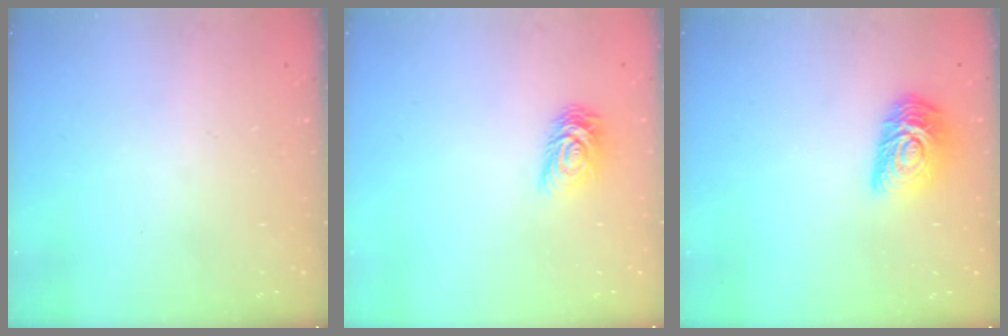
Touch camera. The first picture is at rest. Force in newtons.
{"total": 6.7, "press": 6.7, "slide": 0.2}
{"total": 11.9, "press": 11.9, "slide": 0.9}